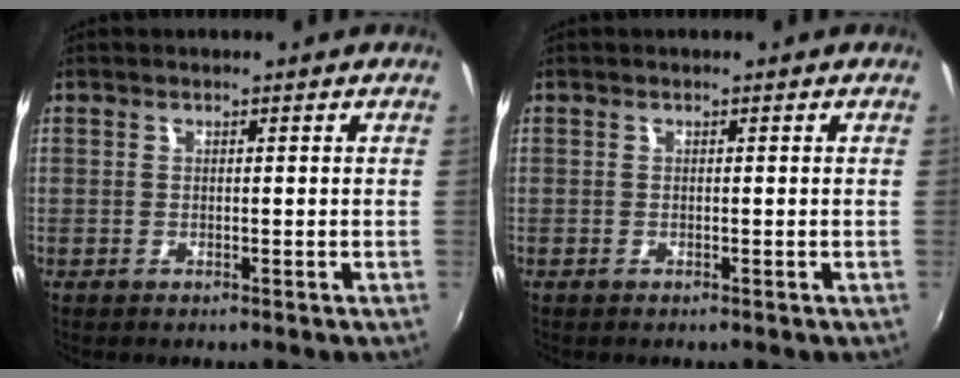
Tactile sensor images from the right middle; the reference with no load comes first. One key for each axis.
{"total": 0.0}